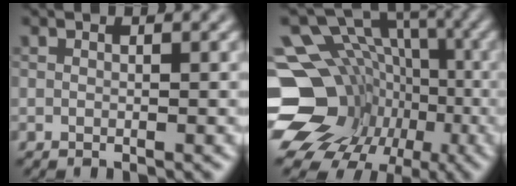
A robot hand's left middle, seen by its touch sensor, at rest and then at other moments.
{"total": 17.9, "force": [-5.9, 14.7, 8.3], "torque": [-0.149, -0.013, -0.088]}